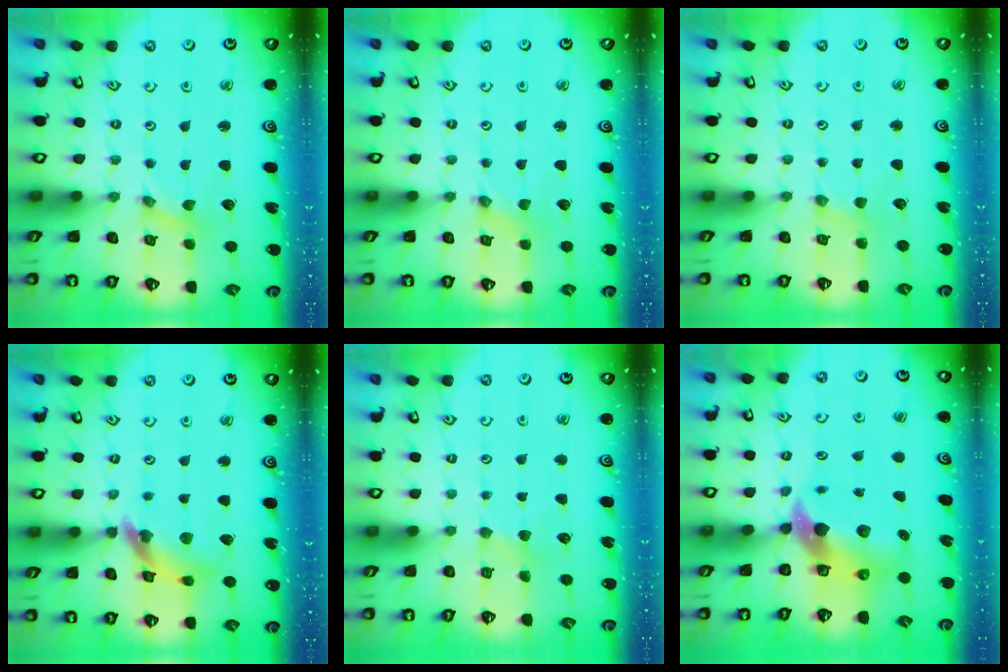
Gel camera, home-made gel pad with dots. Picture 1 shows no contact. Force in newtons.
{"total": 0.0}
{"total": 2.2, "press": 2.2, "slide": 0.3}
{"total": 12.4, "press": 12.3, "slide": 1.5}
{"total": 2.3, "press": 2.2, "slide": 0.4}
{"total": 8.8, "press": 8.7, "slide": 1.2}